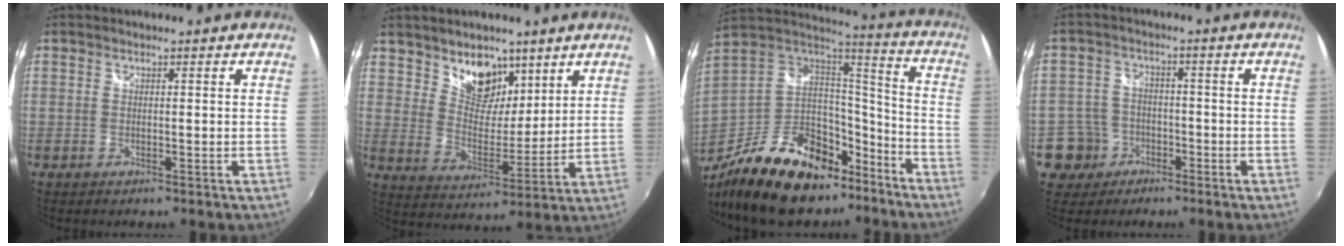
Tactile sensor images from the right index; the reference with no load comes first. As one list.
[{"total": 10.5, "force": [7.1, 6.4, 4.4], "torque": [-0.067, -0.005, 0.125]}, {"total": 27.3, "force": [-17.5, 13.9, 15.6], "torque": [-0.308, 0.016, -0.264]}, {"total": 6.8, "force": [-3.1, 6.0, 0.6], "torque": [-0.028, 0.021, -0.054]}]